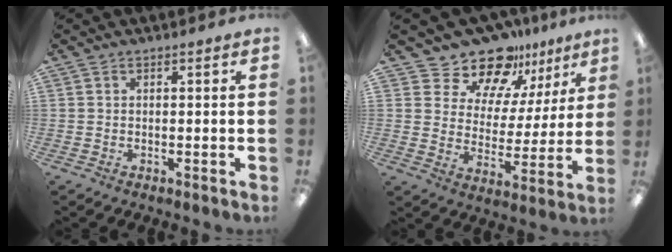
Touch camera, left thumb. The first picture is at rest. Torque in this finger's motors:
{"motor_torque": [0.17, 0.14, -0.20, -0.42, -0.01]}